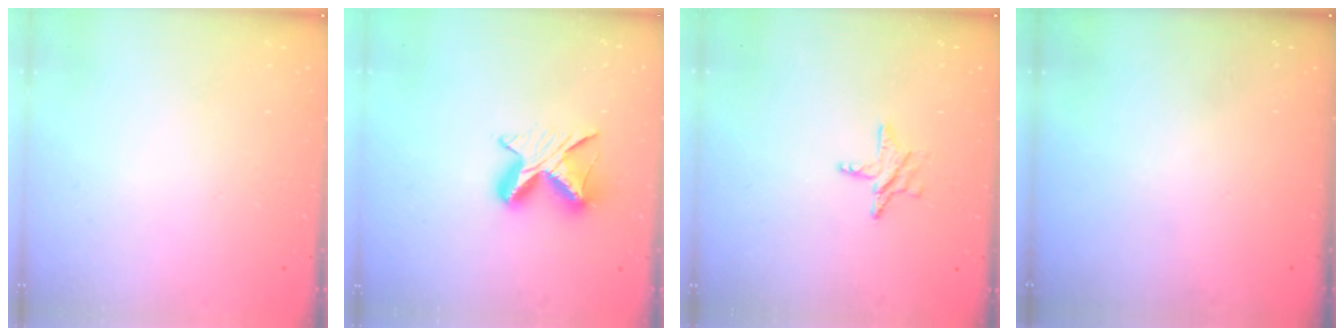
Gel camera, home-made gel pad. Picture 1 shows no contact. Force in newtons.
{"total": 8.9, "press": 8.8, "slide": 1.0}
{"total": 5.4, "press": 5.4, "slide": 0.4}
{"total": 0.0}